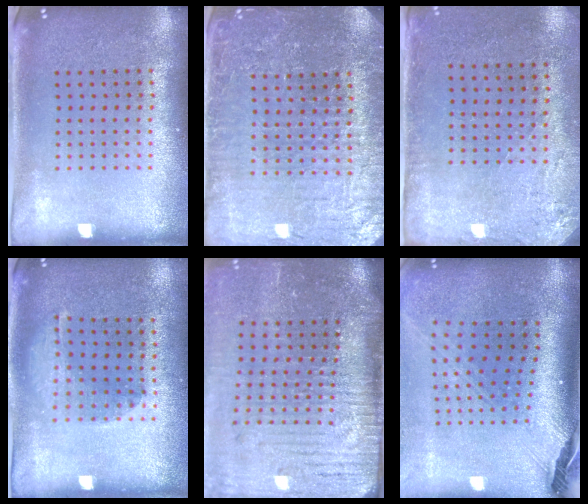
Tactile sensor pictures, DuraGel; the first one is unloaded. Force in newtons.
{"total": 4.5, "press": 4.3, "slide": 1.4}
{"total": 2.8, "press": 2.3, "slide": 1.6}
{"total": 1.0, "press": 1.0, "slide": 0.1}
{"total": 5.2, "press": 4.3, "slide": 2.9}
{"total": 2.9, "press": 2.0, "slide": 2.0}